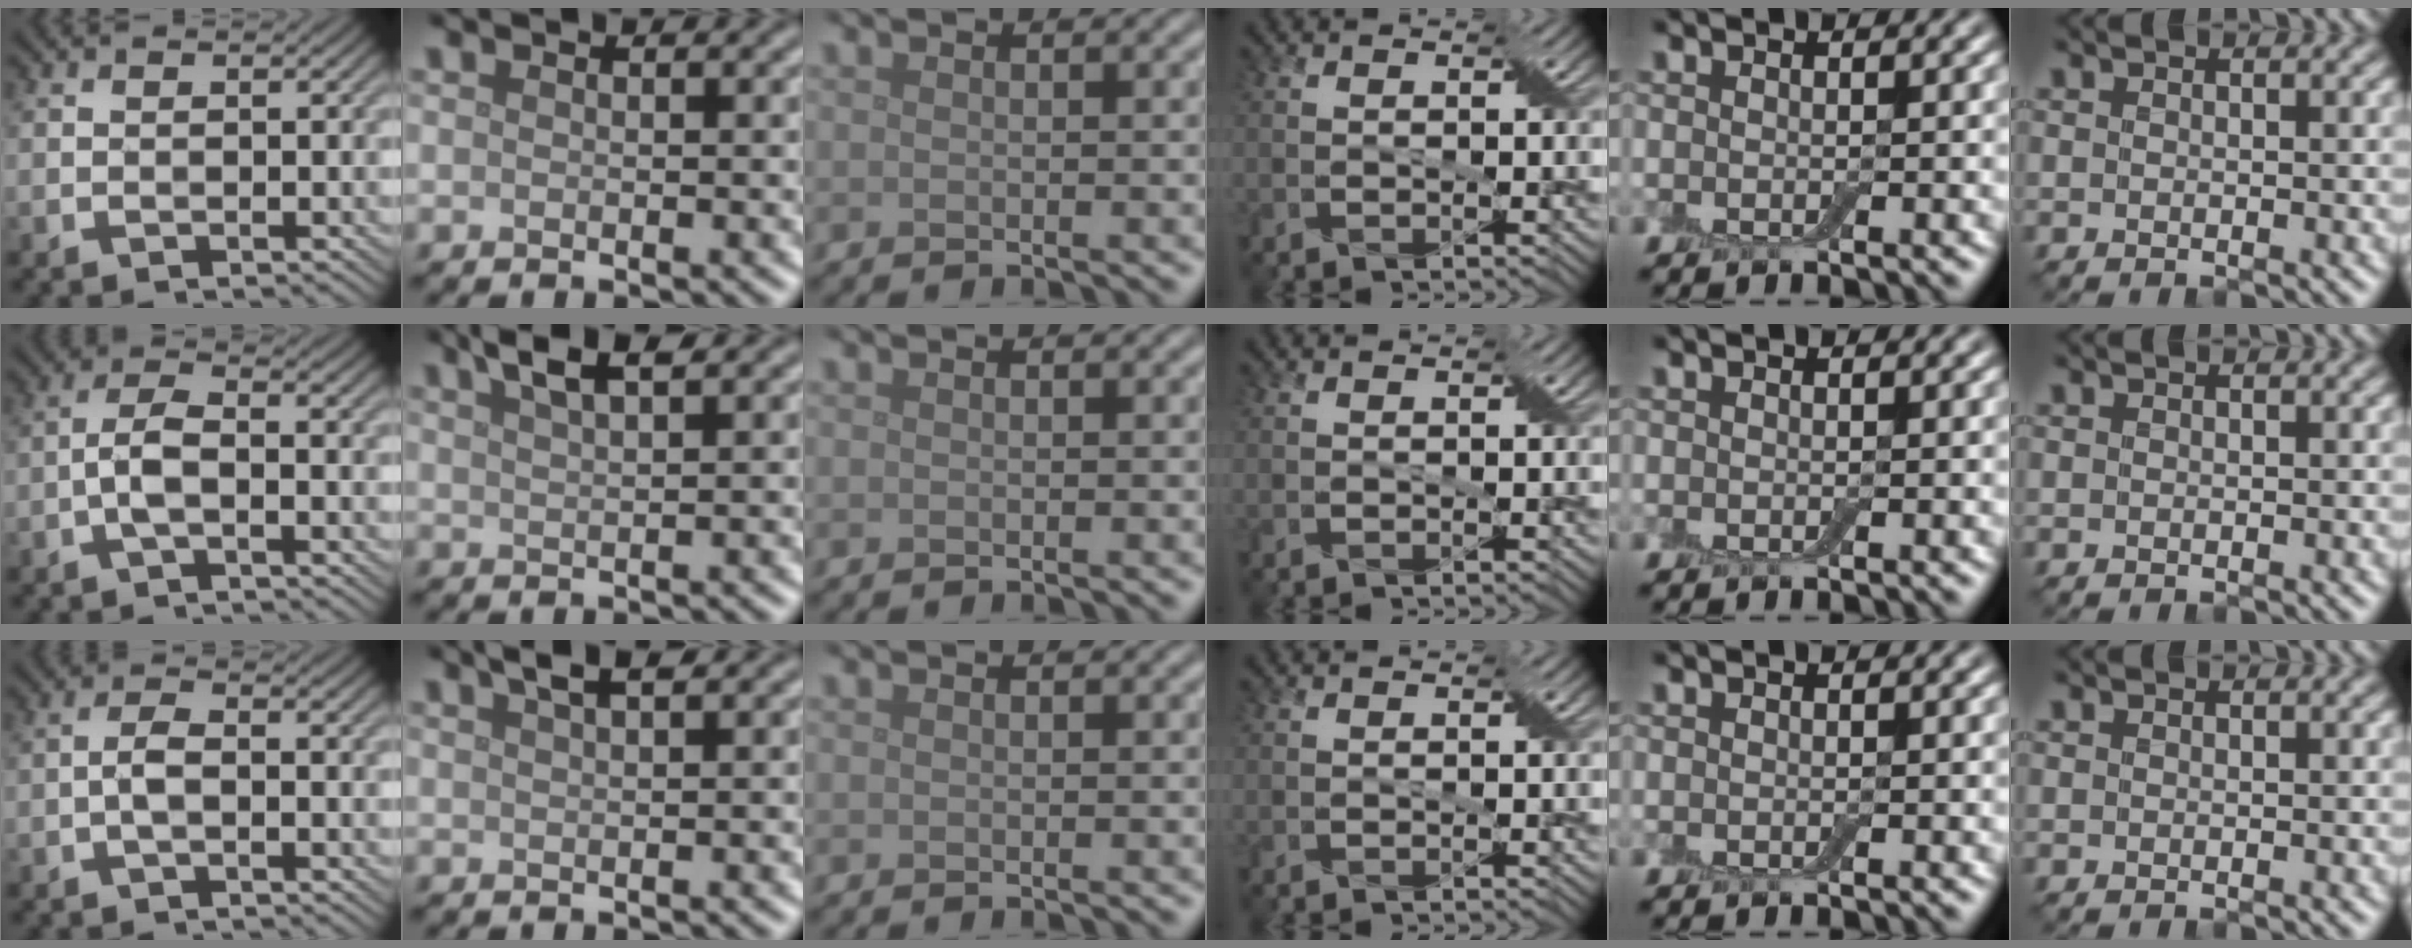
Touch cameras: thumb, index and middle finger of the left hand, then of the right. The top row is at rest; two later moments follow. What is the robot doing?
{"motion": "shake", "object": "box of matches"}